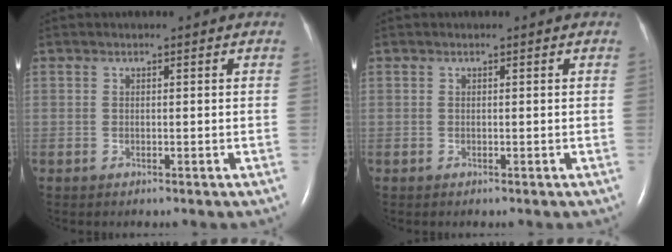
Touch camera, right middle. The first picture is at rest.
{"total": 0.0}